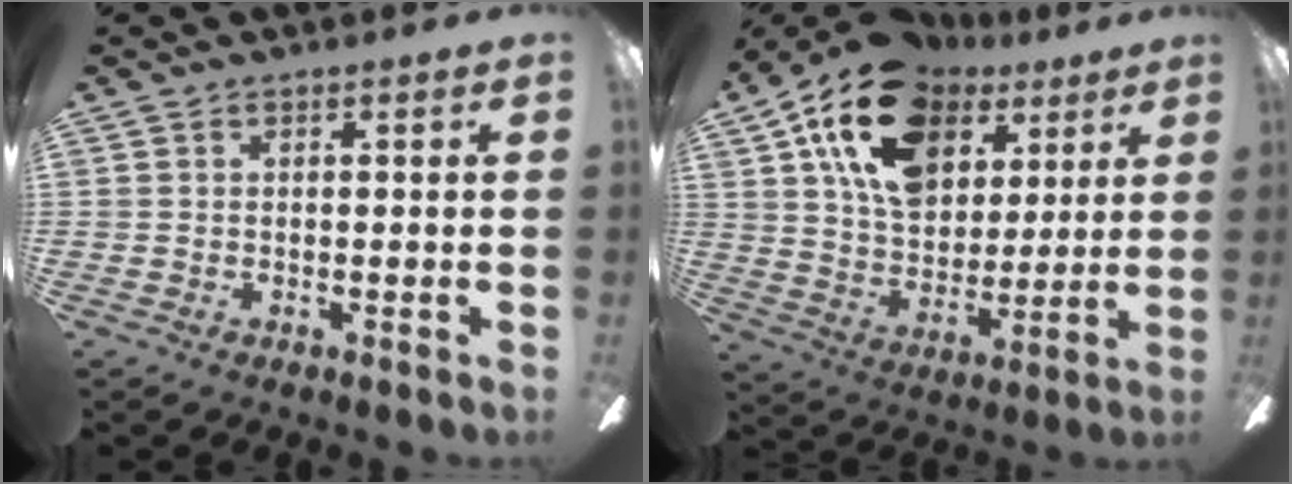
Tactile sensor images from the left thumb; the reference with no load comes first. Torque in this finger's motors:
{"motor_torque": [0.66, 0.92, 1.59, -1.18, 0.19]}